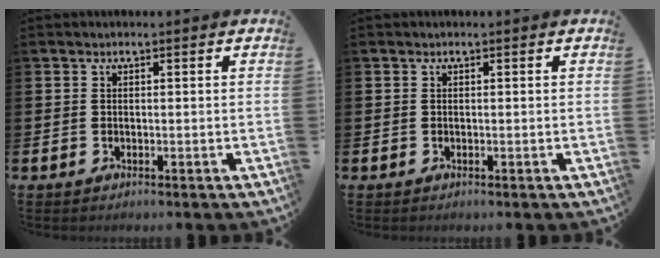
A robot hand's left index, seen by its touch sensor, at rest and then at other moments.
{"total": 0.0}